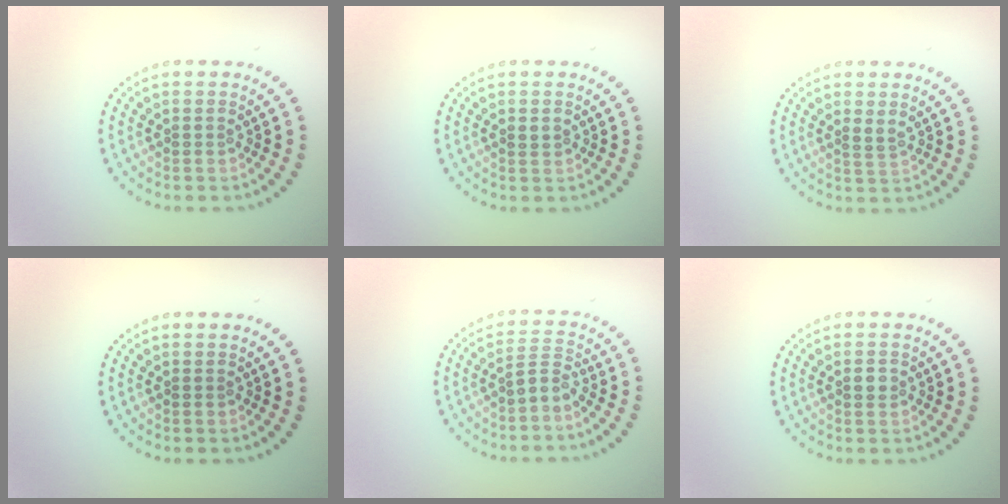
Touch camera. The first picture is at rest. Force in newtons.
{"total": 0.8, "press": 0.8, "slide": 0.1}
{"total": 1.0, "press": 0.8, "slide": 0.6}
{"total": 0.0}
{"total": 1.9, "press": 1.4, "slide": 1.2}
{"total": 1.4, "press": 1.4, "slide": 0.2}